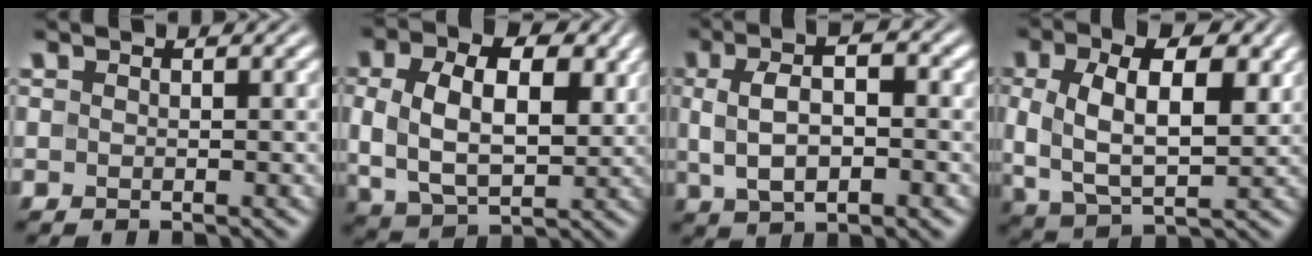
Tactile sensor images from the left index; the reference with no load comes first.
{"total": 9.1, "force": [1.5, 5.8, 6.8], "torque": [-0.139, -0.005, 0.027]}
{"total": 6.0, "force": [0.3, 2.6, 5.4], "torque": [-0.093, 0.009, 0.002]}
{"total": 8.5, "force": [1.4, 4.7, 6.9], "torque": [-0.136, -0.002, 0.024]}